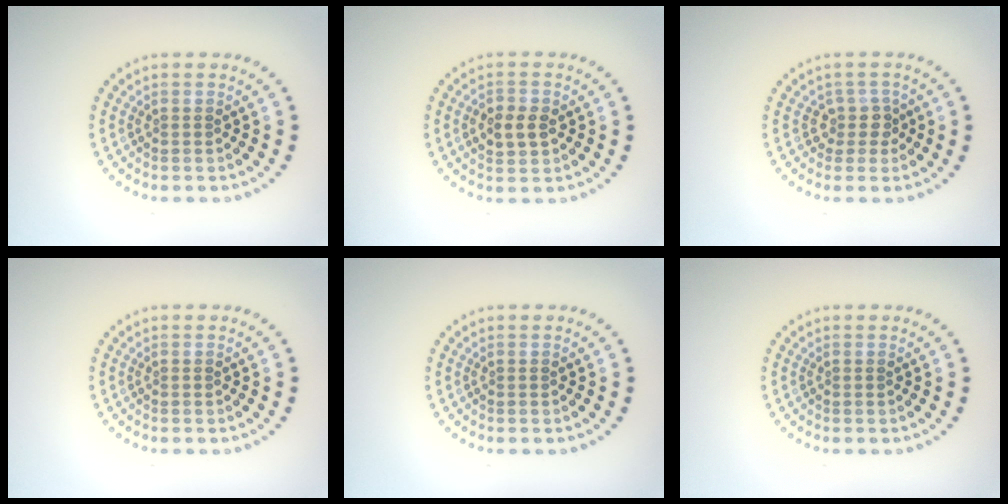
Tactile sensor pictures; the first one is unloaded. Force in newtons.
{"total": 2.7, "press": 2.7, "slide": 0.1}
{"total": 1.9, "press": 1.3, "slide": 1.4}
{"total": 0.0}
{"total": 0.0}
{"total": 0.0}